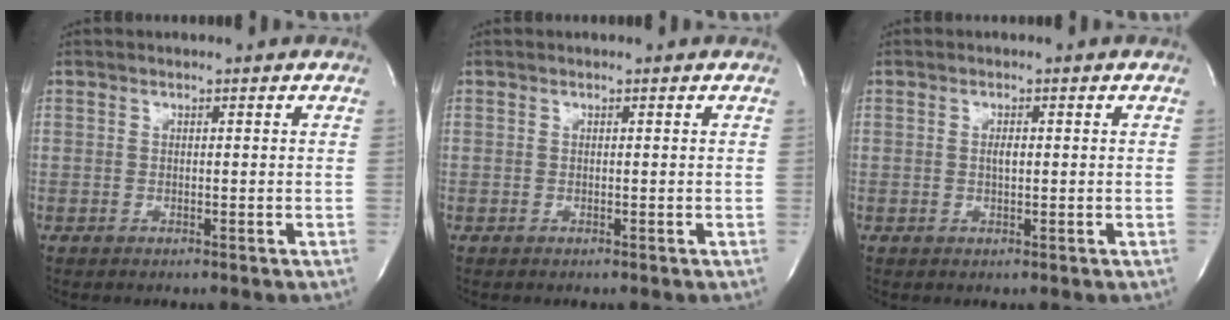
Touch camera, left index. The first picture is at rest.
{"total": 0.0}
{"total": 1.2, "force": [0.1, 0.4, 1.2], "torque": [-0.021, -0.001, 0.000]}